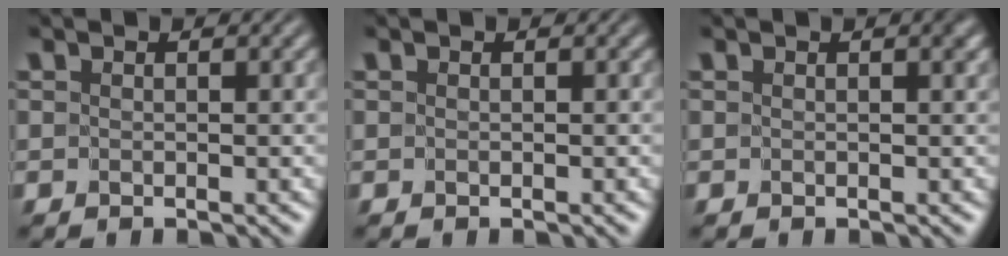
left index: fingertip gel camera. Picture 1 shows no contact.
{"total": 0.0}
{"total": 0.7, "force": [0.3, 0.2, 0.6], "torque": [-0.005, -0.001, 0.003]}